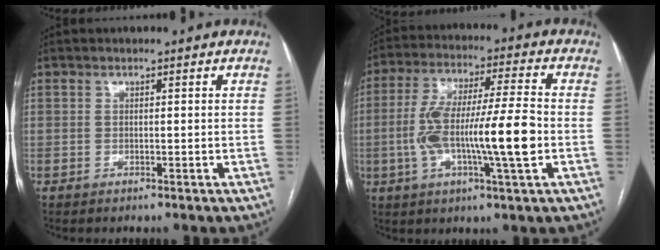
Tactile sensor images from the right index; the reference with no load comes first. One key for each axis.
{"total": 15.0, "fx": -2.6, "fy": 1.2, "fz": 14.8, "tx": -0.276, "ty": 0.008, "tz": -0.049}